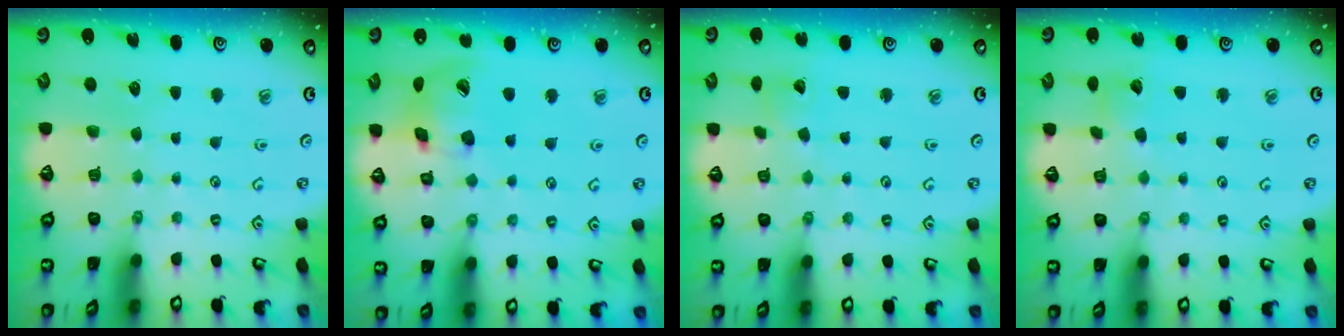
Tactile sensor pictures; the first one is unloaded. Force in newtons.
{"total": 13.8, "press": 13.6, "slide": 1.8}
{"total": 2.9, "press": 2.9, "slide": 0.2}
{"total": 6.5, "press": 6.5, "slide": 0.5}